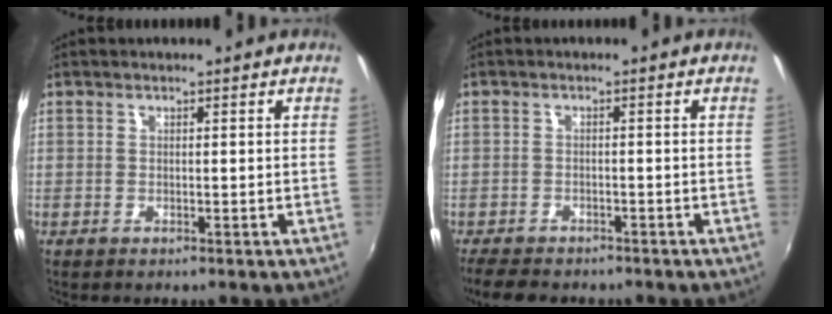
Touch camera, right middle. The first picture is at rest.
{"total": 6.0, "force": [-5.2, 2.2, 2.0], "torque": [-0.059, -0.016, -0.089]}